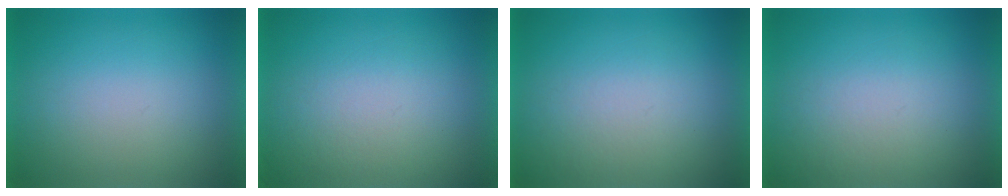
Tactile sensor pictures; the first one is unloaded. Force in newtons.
{"total": 4.0}
{"total": 3.2}
{"total": 3.2}